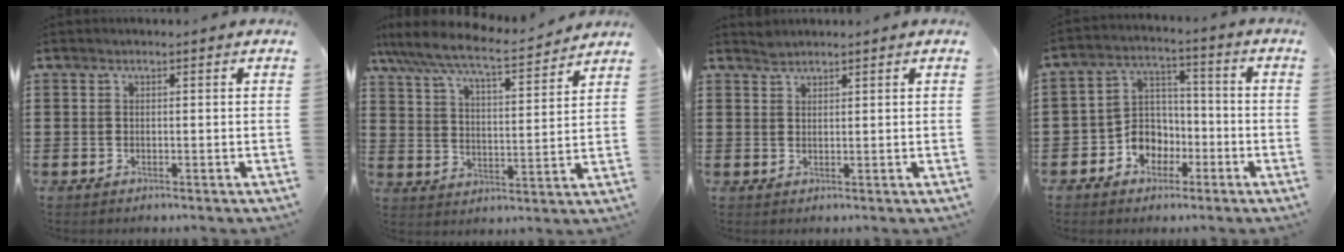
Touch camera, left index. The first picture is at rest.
{"total": 6.9, "force": [6.1, 0.4, 3.2], "torque": [-0.087, -0.040, 0.099]}
{"total": 1.3, "force": [1.3, 0.2, 0.2], "torque": [-0.006, -0.001, 0.025]}
{"total": 6.7, "force": [-3.0, 5.6, 2.1], "torque": [-0.062, 0.013, -0.059]}